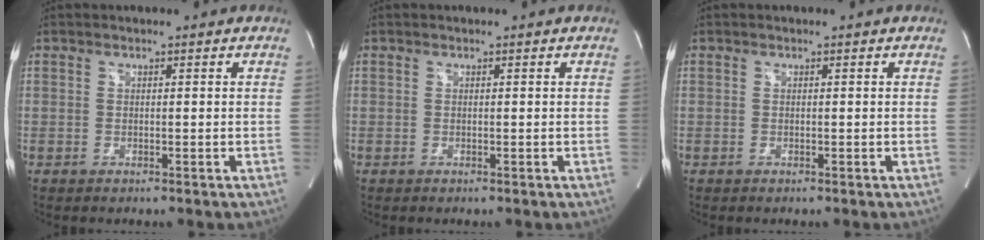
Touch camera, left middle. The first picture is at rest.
{"total": 0.0}
{"total": 0.0}